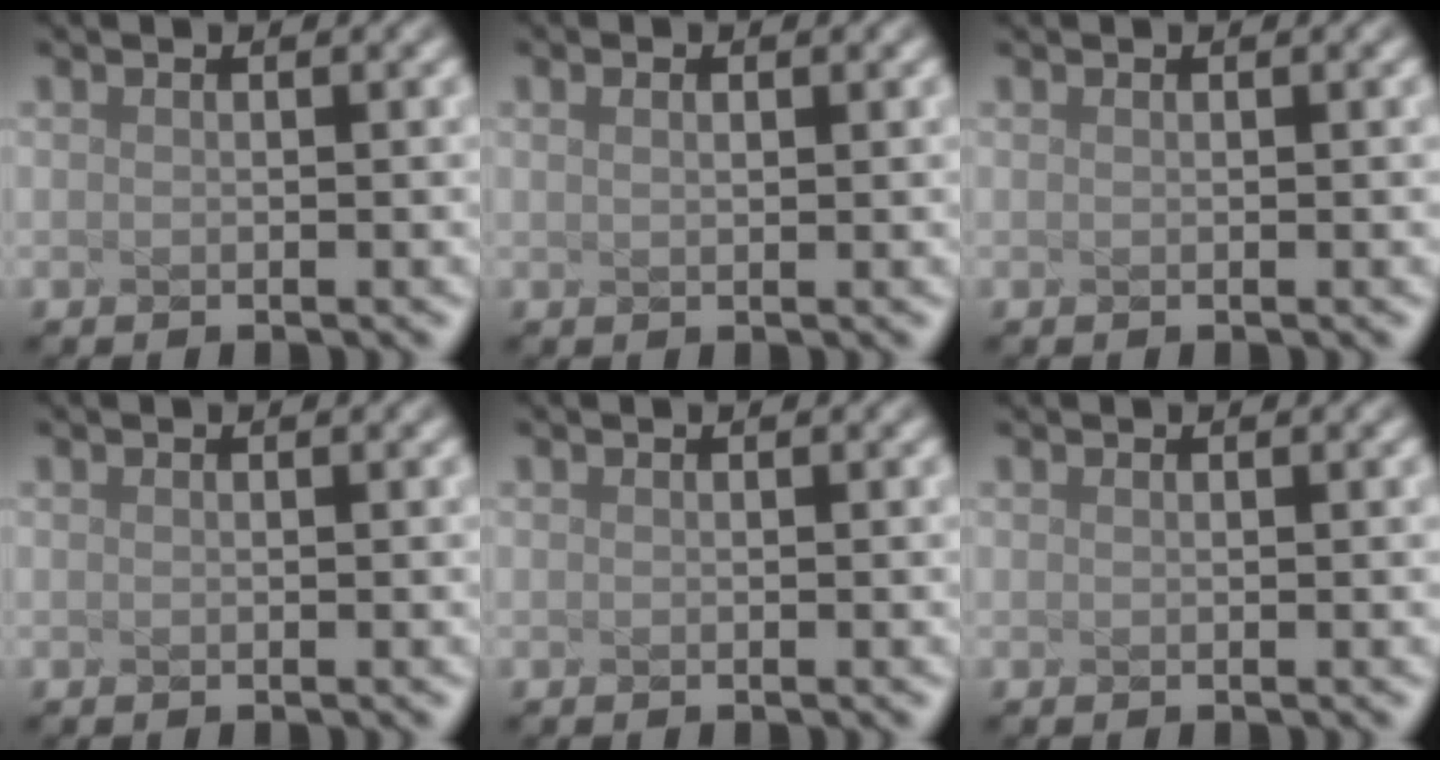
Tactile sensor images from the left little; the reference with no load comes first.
{"total": 0.0}
{"total": 0.0}
{"total": 0.0}
{"total": 0.0}
{"total": 0.0}